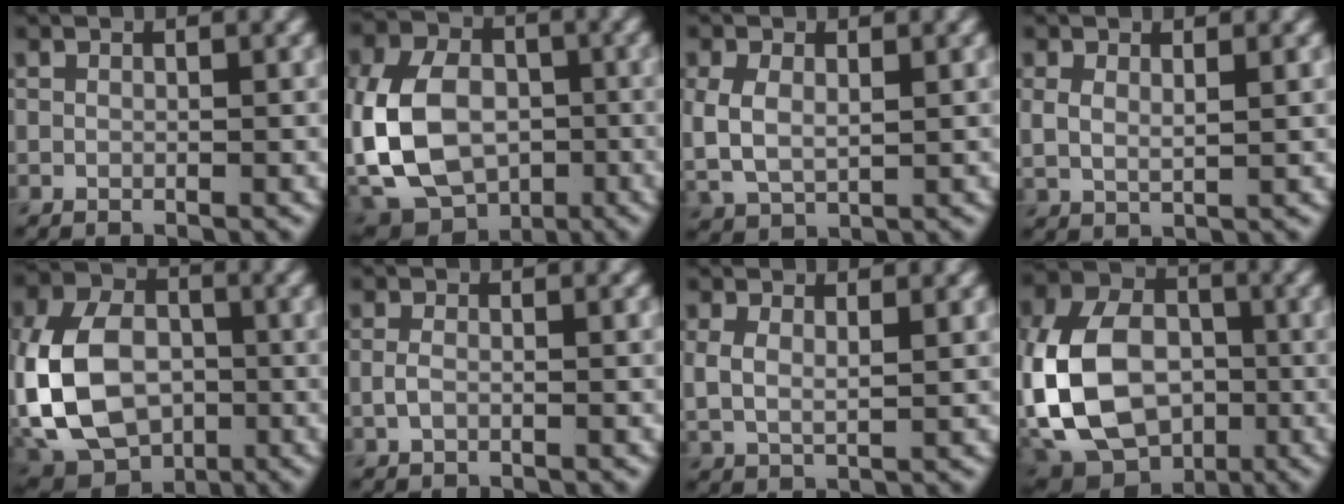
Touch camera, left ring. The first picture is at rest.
{"total": 12.2, "force": [-2.2, 9.0, 7.8], "torque": [-0.163, -0.010, -0.045]}
{"total": 4.2, "force": [0.3, 2.9, 3.1], "torque": [-0.076, -0.006, 0.015]}
{"total": 2.1, "force": [0.8, 1.0, 1.7], "torque": [-0.037, -0.003, 0.018]}
{"total": 12.0, "force": [-2.0, 8.7, 8.1], "torque": [-0.184, -0.007, -0.051]}
{"total": 1.5, "force": [-0.4, 0.7, 1.2], "torque": [-0.030, 0.001, -0.011]}
{"total": 2.8, "force": [0.9, 1.4, 2.2], "torque": [-0.051, -0.004, 0.021]}
{"total": 13.4, "force": [-2.3, 9.9, 8.8], "torque": [-0.192, -0.006, -0.052]}